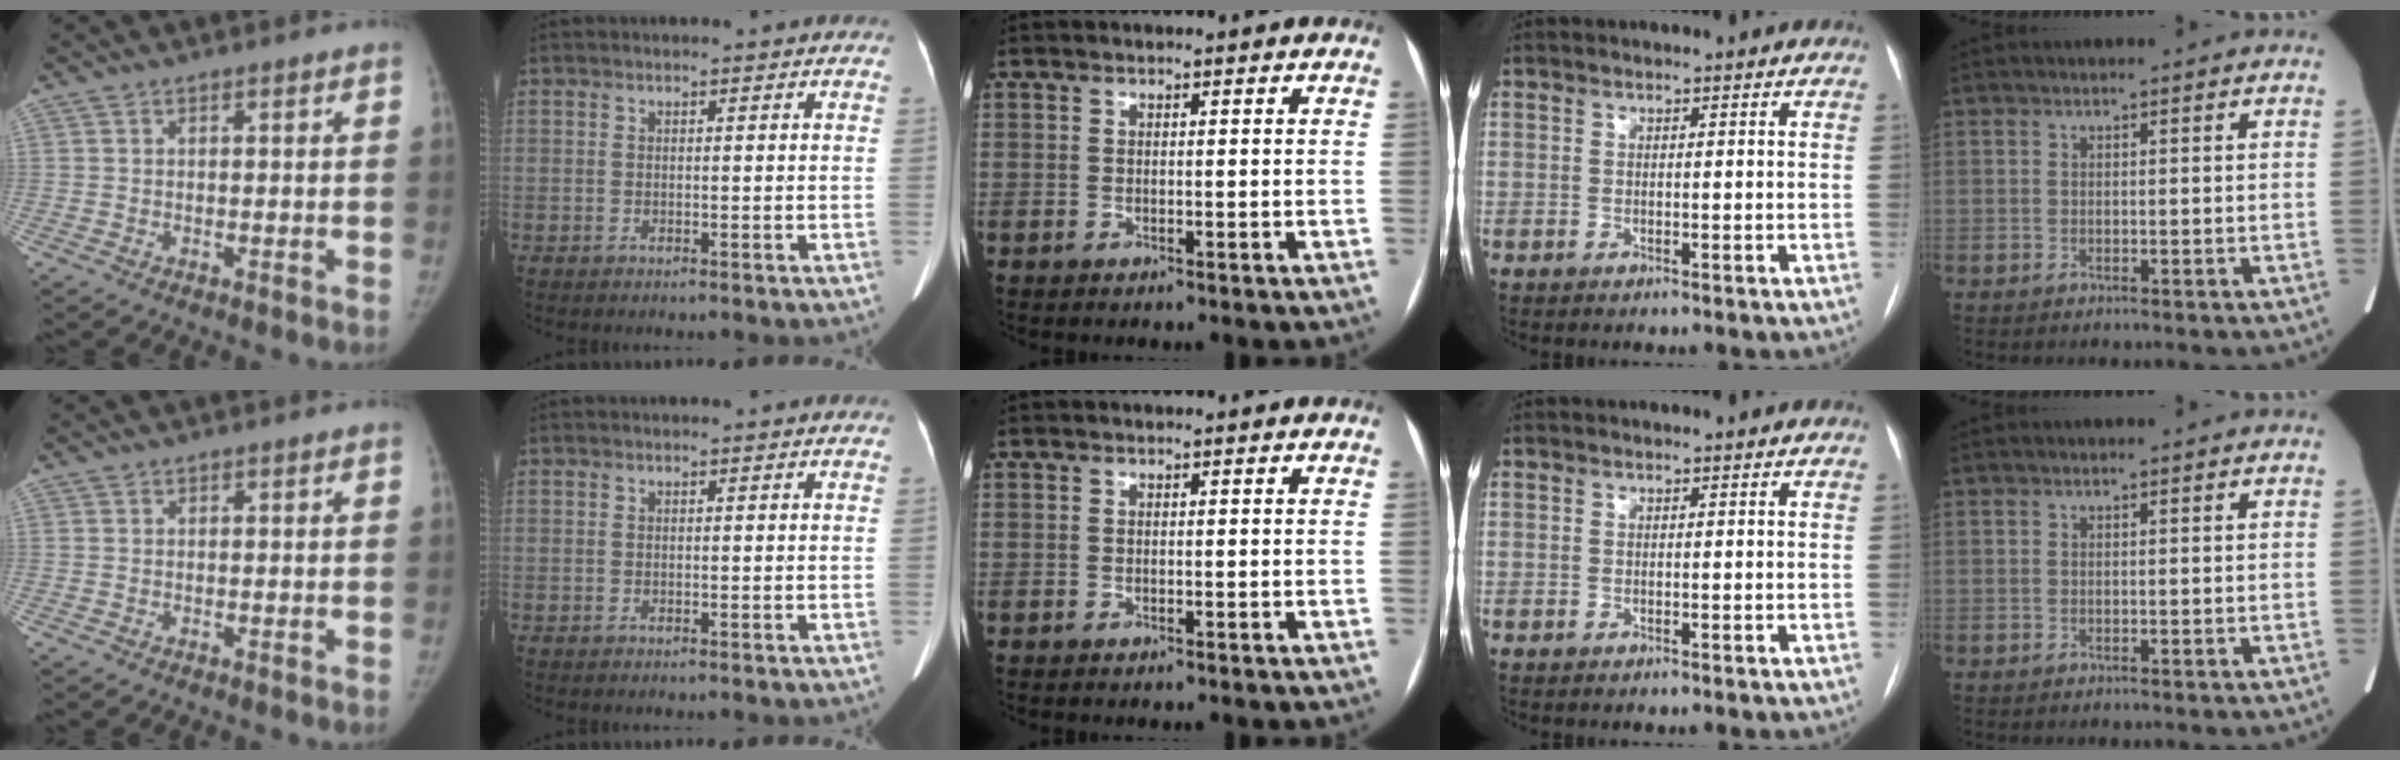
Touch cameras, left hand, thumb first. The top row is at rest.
{}